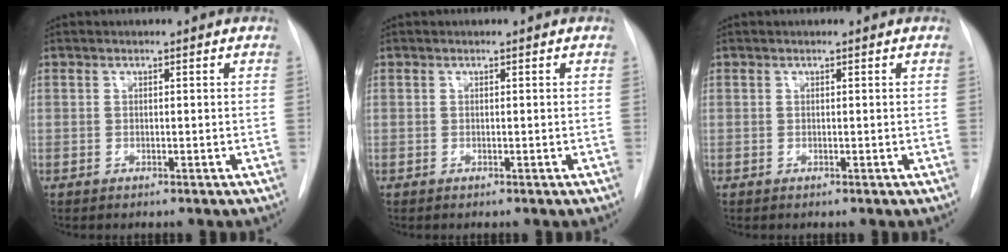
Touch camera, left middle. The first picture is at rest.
{"total": 0.0}
{"total": 0.0}